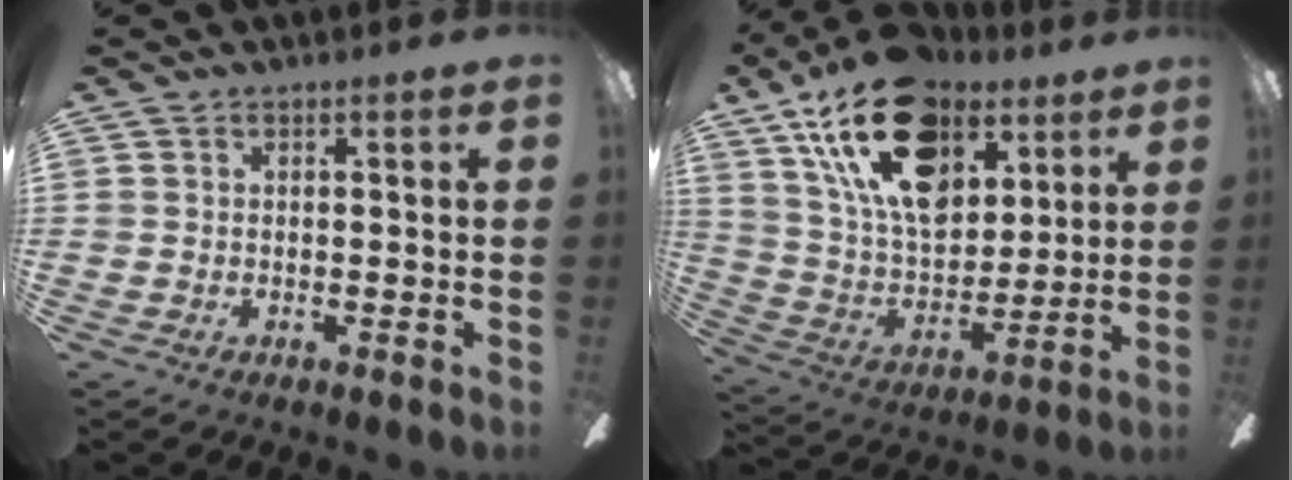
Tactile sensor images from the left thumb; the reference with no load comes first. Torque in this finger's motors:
{"motor_torque": [2.37, 2.63, 1.53, -1.24, 0.20]}